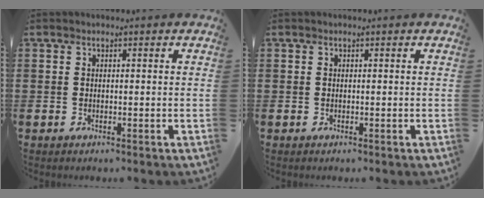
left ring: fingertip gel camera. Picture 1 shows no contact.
{"total": 0.0}